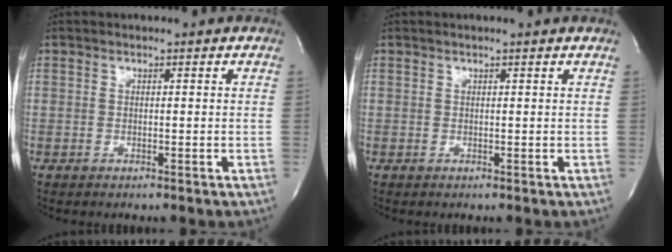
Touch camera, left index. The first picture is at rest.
{"total": 1.5, "force": [1.3, -0.3, 0.7], "torque": [-0.019, 0.007, 0.022]}